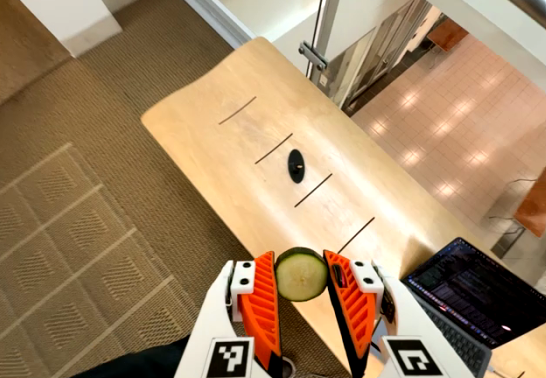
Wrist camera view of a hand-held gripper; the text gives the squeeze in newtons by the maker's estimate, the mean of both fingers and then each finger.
{"total": 7.9, "left": 8.1, "right": 7.7}